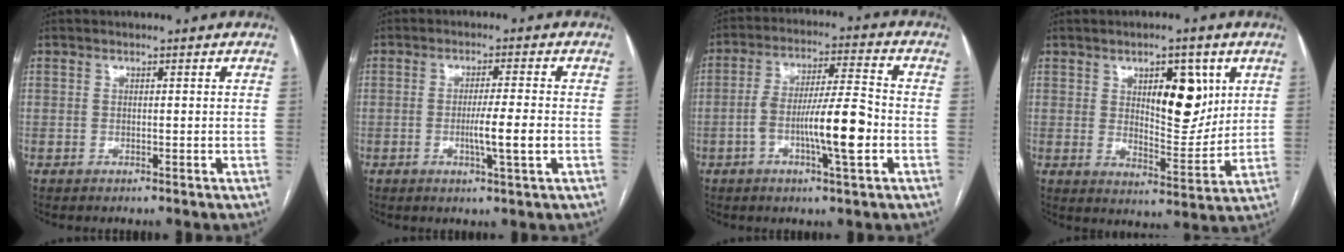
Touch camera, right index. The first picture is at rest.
{"total": 5.4, "force": [-1.2, -0.4, 5.3], "torque": [-0.089, -0.009, -0.021]}
{"total": 11.2, "force": [-3.1, 1.1, 10.7], "torque": [-0.189, 0.009, -0.056]}
{"total": 9.8, "force": [3.7, 3.9, 8.2], "torque": [-0.118, -0.001, 0.063]}